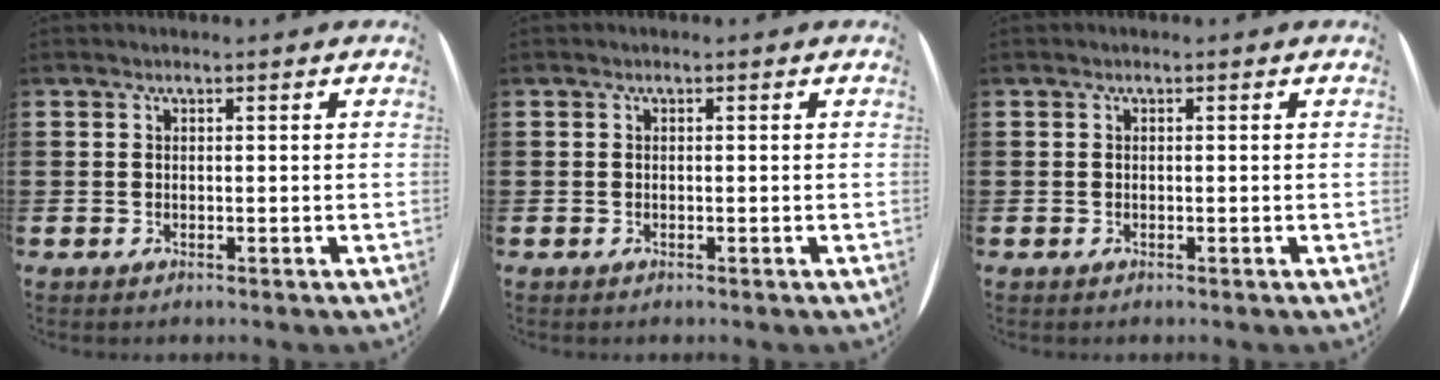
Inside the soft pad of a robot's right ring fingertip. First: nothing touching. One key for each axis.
{"total": 0.0}
{"total": 0.0}